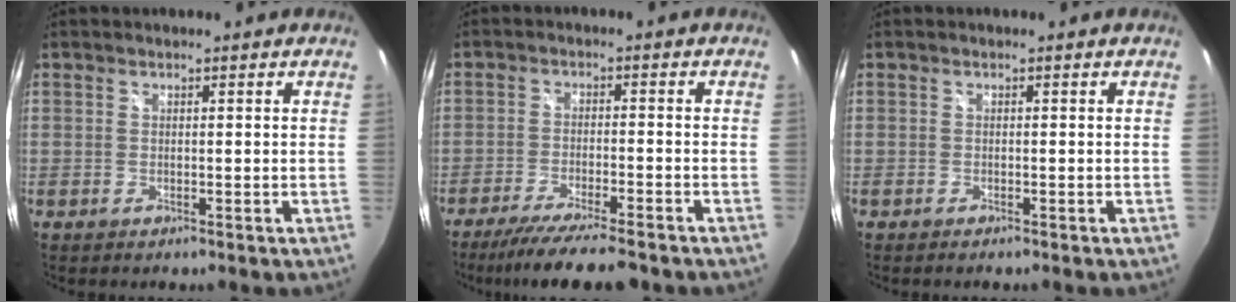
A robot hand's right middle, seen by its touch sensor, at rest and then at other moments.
{"total": 11.6, "force": [-9.9, 0.9, 6.0], "torque": [-0.123, -0.024, -0.158]}
{"total": 0.7, "force": [-0.7, 0.2, 0.3], "torque": [-0.006, -0.004, -0.013]}